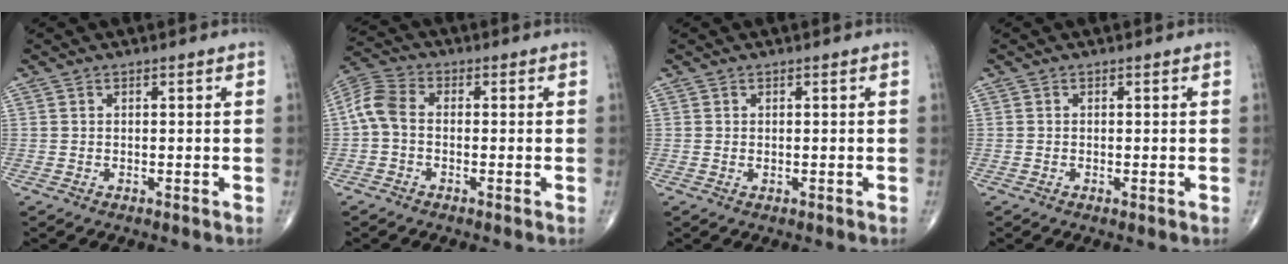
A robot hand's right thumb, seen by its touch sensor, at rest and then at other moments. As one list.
[{"total": 6.0, "force": [-0.6, 4.0, 4.5], "torque": [-0.094, 0.017, -0.027]}, {"total": 0.0}, {"total": 0.5, "force": [-0.1, 0.2, 0.5], "torque": [-0.012, -0.003, -0.004]}]